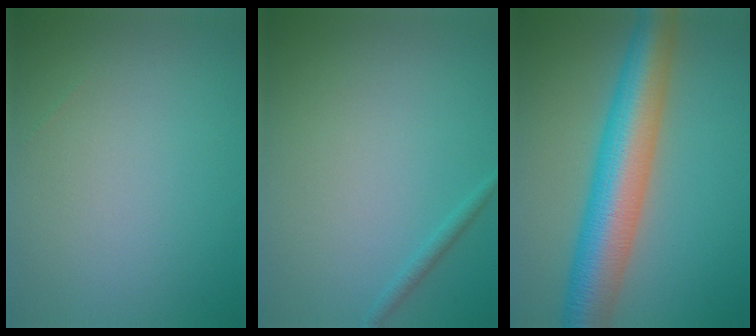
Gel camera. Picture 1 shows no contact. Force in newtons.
{"total": 0.9, "press": 0.9, "slide": 0.1}
{"total": 9.2, "press": 9.2, "slide": 0.2}